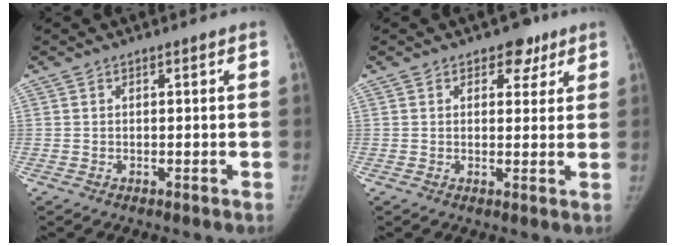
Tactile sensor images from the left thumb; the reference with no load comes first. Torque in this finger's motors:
{"motor_torque": [0.29, -0.10, 0.50, -0.19, 0.09]}